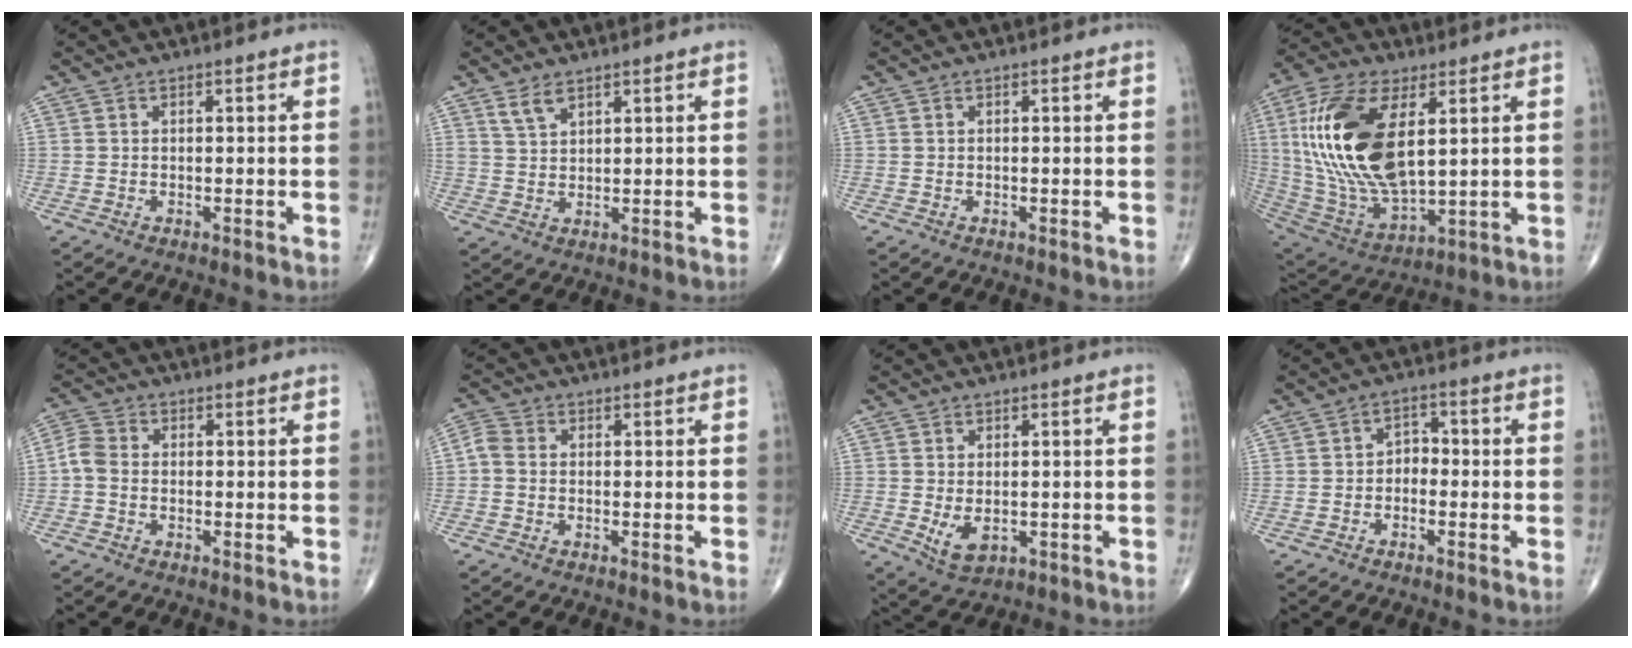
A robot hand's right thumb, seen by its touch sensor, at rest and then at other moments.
{"total": 3.3, "force": [2.4, 1.4, 1.8], "torque": [-0.034, -0.011, 0.053]}
{"total": 0.0}
{"total": 23.4, "force": [5.1, 11.4, 19.8], "torque": [-0.402, -0.025, 0.100]}
{"total": 3.6, "force": [-0.6, 2.6, 2.4], "torque": [-0.052, 0.009, -0.024]}
{"total": 2.6, "force": [-0.3, 2.0, 1.7], "torque": [-0.035, 0.007, -0.018]}
{"total": 4.6, "force": [-0.7, 2.8, 3.6], "torque": [-0.058, -0.011, -0.002]}
{"total": 3.2, "force": [-1.1, 2.4, 1.9], "torque": [-0.012, 0.022, -0.030]}